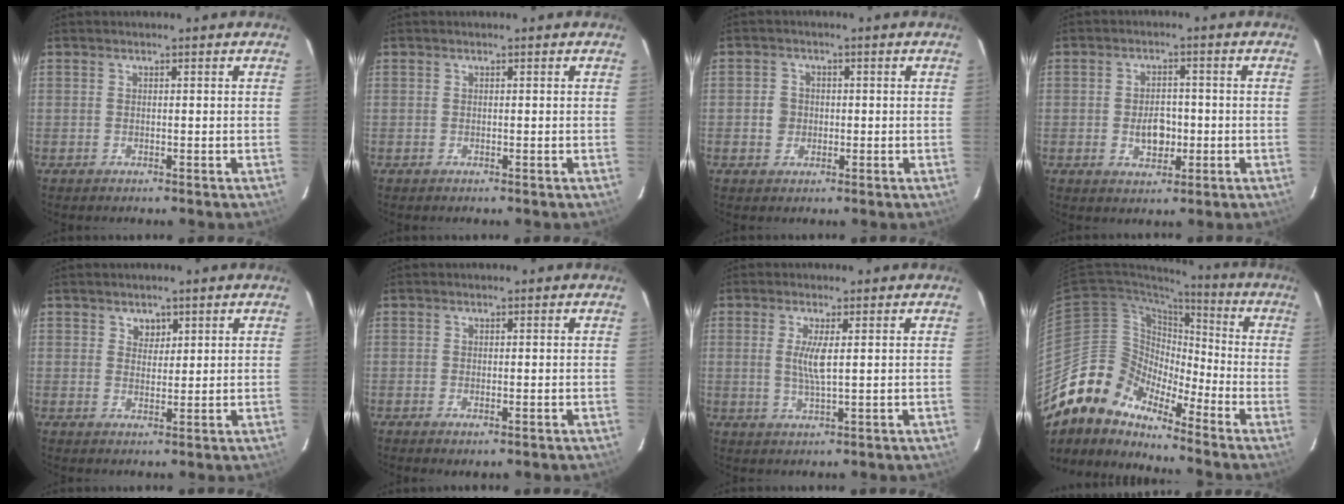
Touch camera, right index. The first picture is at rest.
{"total": 0.0}
{"total": 3.1, "force": [-0.5, 3.0, 0.7], "torque": [-0.014, 0.007, -0.007]}
{"total": 5.3, "force": [-1.1, 3.5, 3.8], "torque": [-0.068, 0.003, -0.013]}
{"total": 2.5, "force": [1.5, 1.9, 0.7], "torque": [-0.004, 0.001, 0.026]}
{"total": 1.5, "force": [-0.6, 0.5, 1.3], "torque": [-0.024, -0.005, -0.008]}
{"total": 4.1, "force": [0.7, 0.4, 4.0], "torque": [-0.080, -0.007, 0.012]}
{"total": 11.6, "force": [-9.9, 5.2, 2.7], "torque": [-0.046, 0.024, -0.205]}